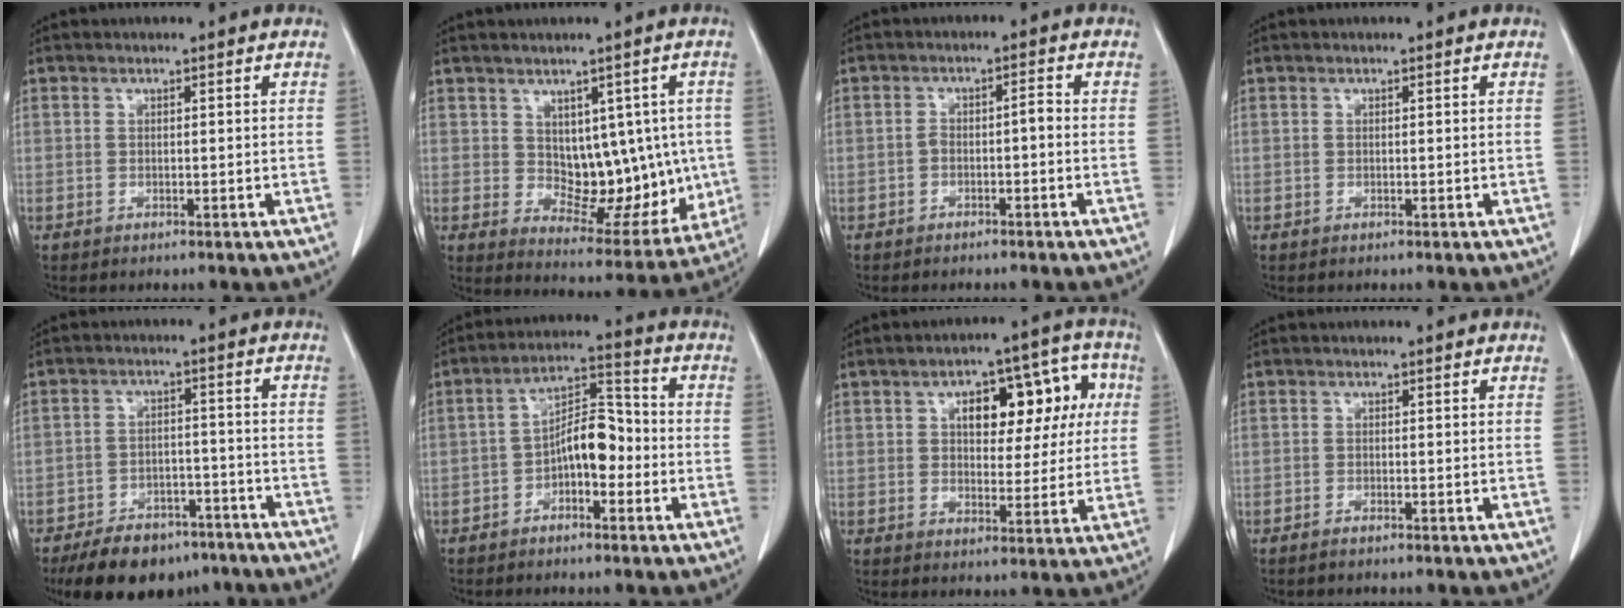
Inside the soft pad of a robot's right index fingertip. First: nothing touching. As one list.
[{"total": 12.0, "force": [0.9, 7.0, 9.7], "torque": [-0.107, 0.008, 0.036]}, {"total": 2.3, "force": [-0.9, 0.7, 2.0], "torque": [-0.036, 0.013, -0.013]}, {"total": 0.0}, {"total": 13.3, "force": [-10.3, 6.6, 5.3], "torque": [-0.076, 0.008, -0.149]}, {"total": 7.6, "force": [-2.2, 3.3, 6.5], "torque": [-0.117, 0.029, -0.039]}, {"total": 12.1, "force": [3.1, 6.1, 10.0], "torque": [-0.122, 0.045, 0.048]}, {"total": 1.0, "force": [-0.9, 0.1, 0.4], "torque": [-0.013, -0.001, -0.012]}]